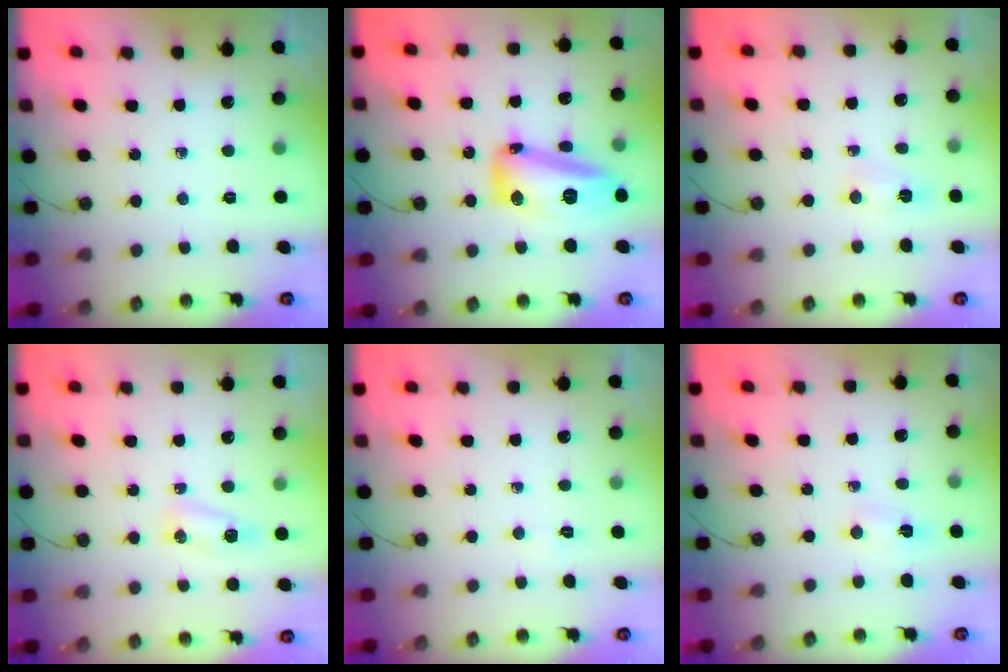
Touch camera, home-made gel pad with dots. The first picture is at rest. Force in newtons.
{"total": 30.4, "press": 21.3, "slide": 21.7}
{"total": 4.8, "press": 4.8, "slide": 0.6}
{"total": 5.1, "press": 5.1, "slide": 0.6}
{"total": 2.1, "press": 1.6, "slide": 1.4}
{"total": 2.1, "press": 1.8, "slide": 1.0}